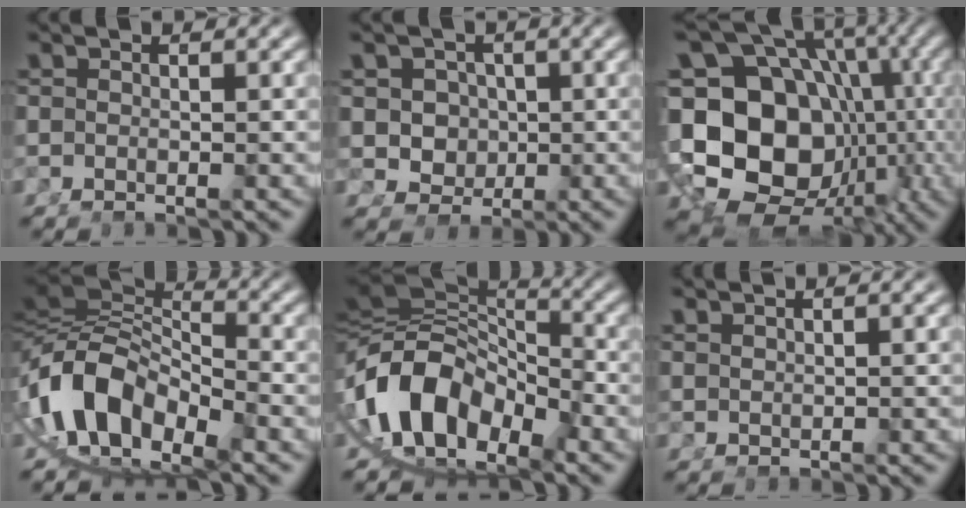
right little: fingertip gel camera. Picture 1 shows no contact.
{"total": 5.8, "force": [0.0, 5.3, 2.4], "torque": [-0.054, -0.029, 0.010]}
{"total": 25.1, "force": [-4.1, 20.0, 14.7], "torque": [-0.274, -0.087, -0.041]}
{"total": 16.3, "force": [-2.5, 12.6, 10.0], "torque": [-0.222, -0.050, -0.033]}
{"total": 18.9, "force": [-3.2, 14.6, 11.6], "torque": [-0.250, -0.059, -0.036]}
{"total": 1.5, "force": [1.3, -0.8, 0.1], "torque": [0.009, 0.002, 0.034]}